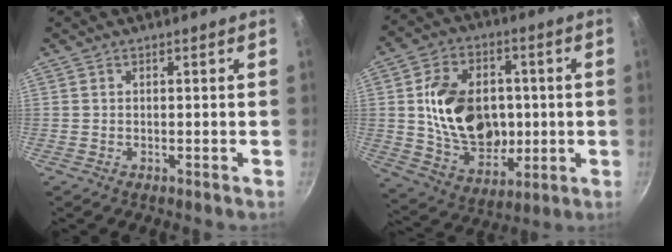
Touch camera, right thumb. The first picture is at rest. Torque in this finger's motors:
{"motor_torque": [-0.60, 1.18, 1.54, 0.32, 0.18]}